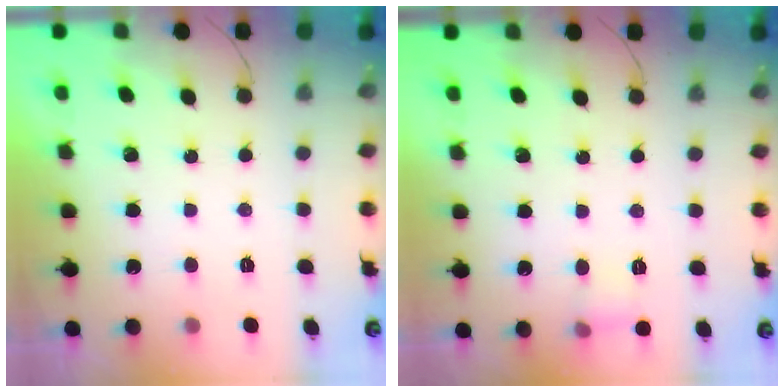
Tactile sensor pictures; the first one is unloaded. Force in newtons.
{"total": 5.5, "press": 5.2, "slide": 1.6}